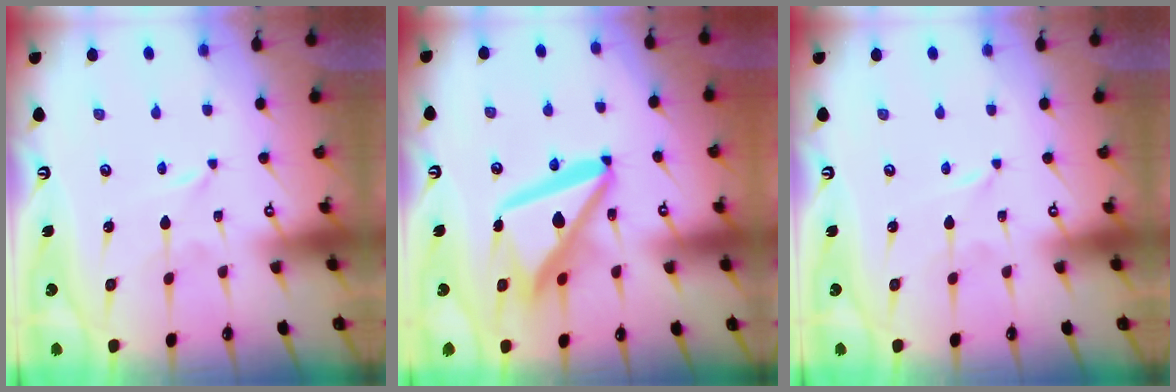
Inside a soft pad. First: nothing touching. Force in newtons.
{"total": 15.7, "press": 15.6, "slide": 1.2}
{"total": 0.0}